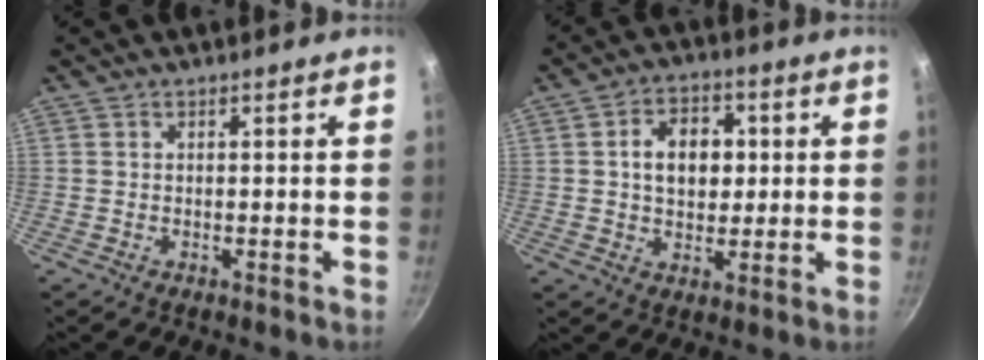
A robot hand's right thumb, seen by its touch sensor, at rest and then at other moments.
{"total": 9.1, "force": [1.2, 6.6, 6.2], "torque": [-0.068, 0.009, 0.015]}